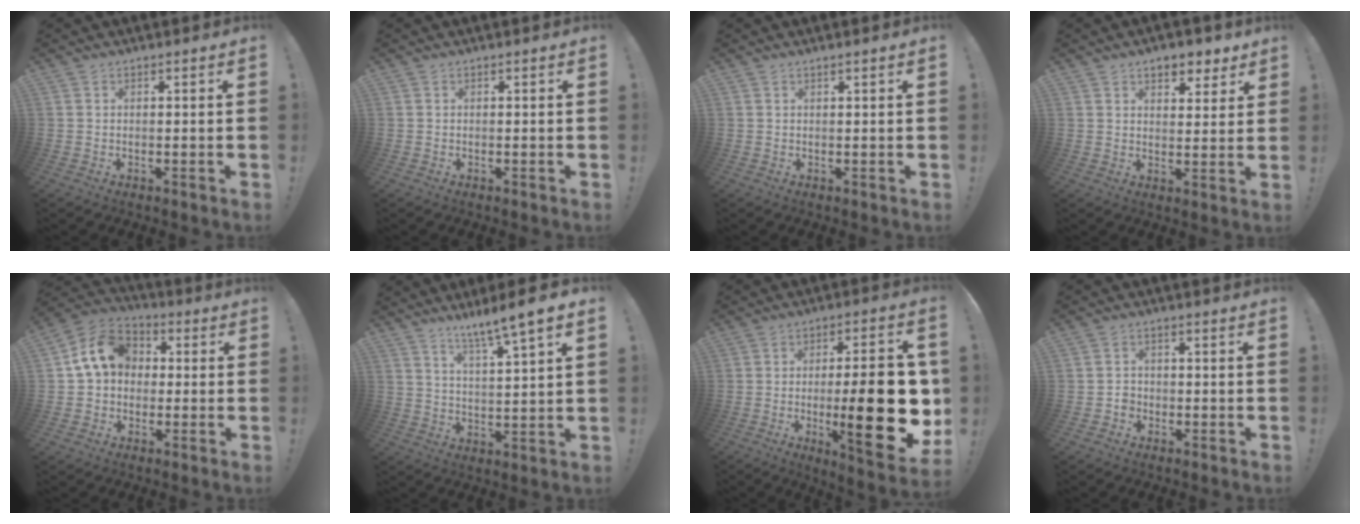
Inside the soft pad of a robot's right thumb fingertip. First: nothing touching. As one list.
[{"total": 0.0}, {"total": 1.0, "force": [0.6, -0.4, 0.7], "torque": [-0.007, -0.003, 0.009]}, {"total": 6.7, "force": [5.1, 3.5, 2.6], "torque": [-0.022, -0.031, 0.091]}, {"total": 12.9, "force": [2.5, 10.2, 7.6], "torque": [-0.122, 0.013, 0.055]}, {"total": 8.5, "force": [6.5, -0.8, 5.4], "torque": [-0.087, -0.049, 0.102]}, {"total": 25.9, "force": [-3.0, 7.7, 24.6], "torque": [-0.355, -0.004, -0.036]}, {"total": 2.7, "force": [-1.3, 2.2, 0.9], "torque": [-0.005, 0.001, -0.024]}]